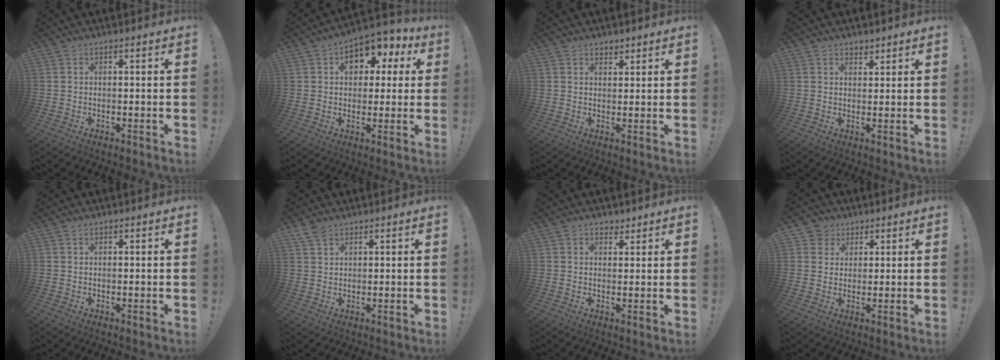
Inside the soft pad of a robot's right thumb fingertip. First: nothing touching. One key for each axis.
{"total": 10.1, "fx": 3.3, "fy": 7.2, "fz": 6.3, "tx": -0.080, "ty": -0.006, "tz": 0.062}
{"total": 1.7, "fx": 1.5, "fy": 0.8, "fz": 0.3, "tx": 0.003, "ty": -0.011, "tz": 0.027}
{"total": 2.2, "fx": 1.8, "fy": 1.2, "fz": 0.3, "tx": 0.008, "ty": -0.014, "tz": 0.031}
{"total": 0.6, "fx": 0.5, "fy": 0.2, "fz": 0.2, "tx": -0.001, "ty": -0.001, "tz": 0.009}
{"total": 4.2, "fx": 3.0, "fy": 2.6, "fz": 1.4, "tx": -0.026, "ty": -0.012, "tz": 0.057}
{"total": 2.8, "fx": 2.1, "fy": 1.8, "fz": 0.5, "tx": 0.002, "ty": -0.011, "tz": 0.037}
{"total": 4.6, "fx": 2.3, "fy": 4.0, "fz": 0.4, "tx": -0.007, "ty": -0.013, "tz": 0.043}